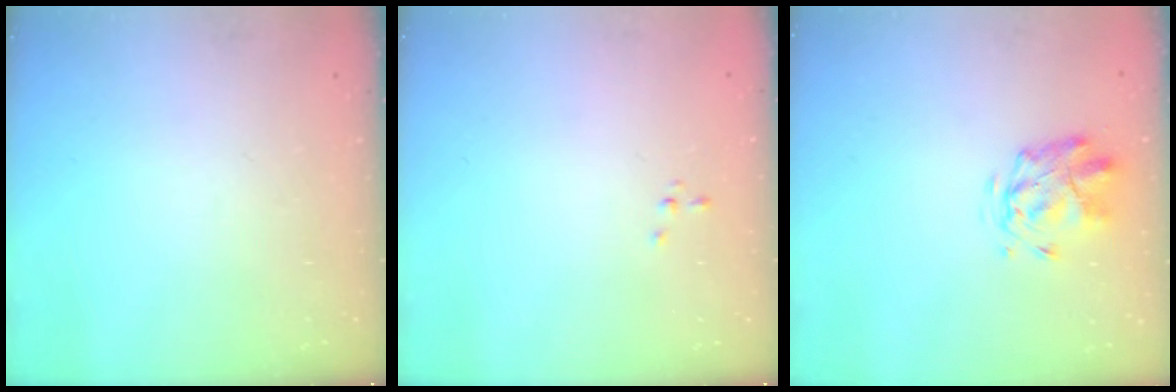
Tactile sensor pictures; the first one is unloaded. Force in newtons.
{"total": 0.0}
{"total": 2.9, "press": 2.5, "slide": 1.5}